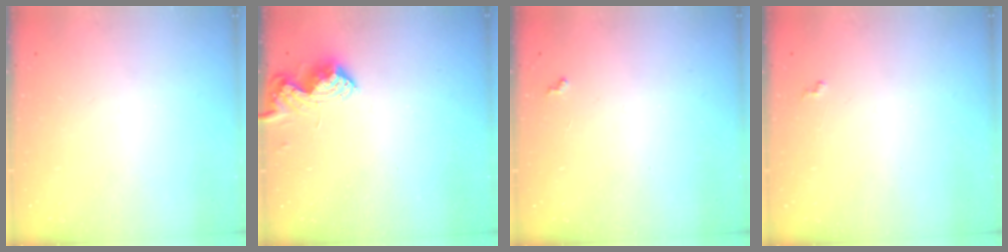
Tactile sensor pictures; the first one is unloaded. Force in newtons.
{"total": 8.3, "press": 8.3, "slide": 0.2}
{"total": 3.5, "press": 3.5, "slide": 0.5}
{"total": 4.2, "press": 4.2, "slide": 0.5}